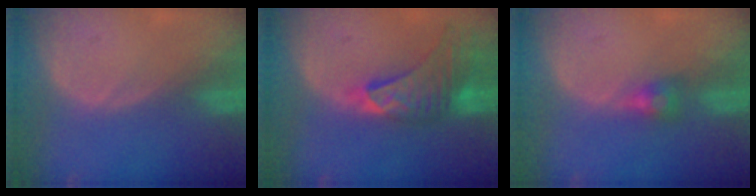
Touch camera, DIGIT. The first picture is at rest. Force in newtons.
{"total": 9.0, "press": 8.4, "slide": 3.2}
{"total": 2.9, "press": 2.5, "slide": 1.5}